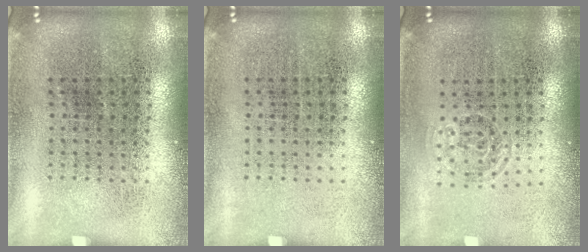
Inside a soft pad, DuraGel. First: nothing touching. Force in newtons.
{"total": 0.0}
{"total": 0.7, "press": 0.5, "slide": 0.5}